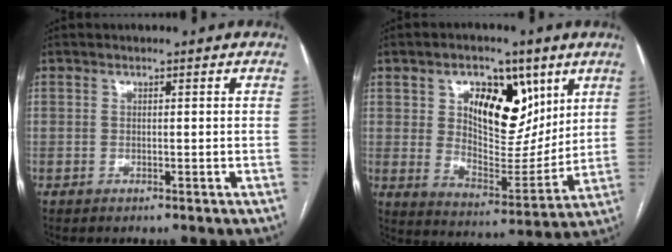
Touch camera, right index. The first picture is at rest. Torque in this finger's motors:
{"motor_torque": [0.73, 0.60, 0.58, 0.10]}